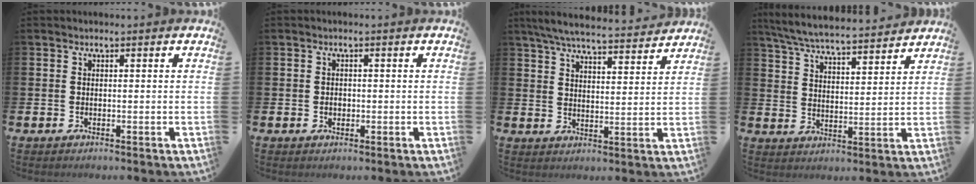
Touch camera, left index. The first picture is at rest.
{"total": 1.1, "force": [-0.1, 0.9, 0.6], "torque": [-0.011, 0.007, -0.005]}
{"total": 6.6, "force": [6.3, 0.7, 1.9], "torque": [-0.051, -0.041, 0.110]}
{"total": 6.6, "force": [6.3, 0.6, 1.7], "torque": [-0.056, -0.043, 0.110]}